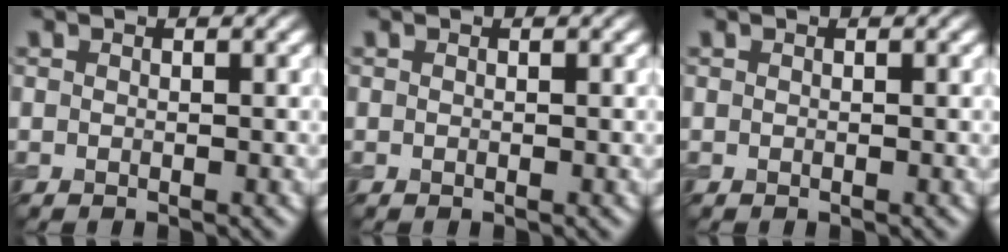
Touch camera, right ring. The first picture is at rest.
{"total": 0.0}
{"total": 0.0}